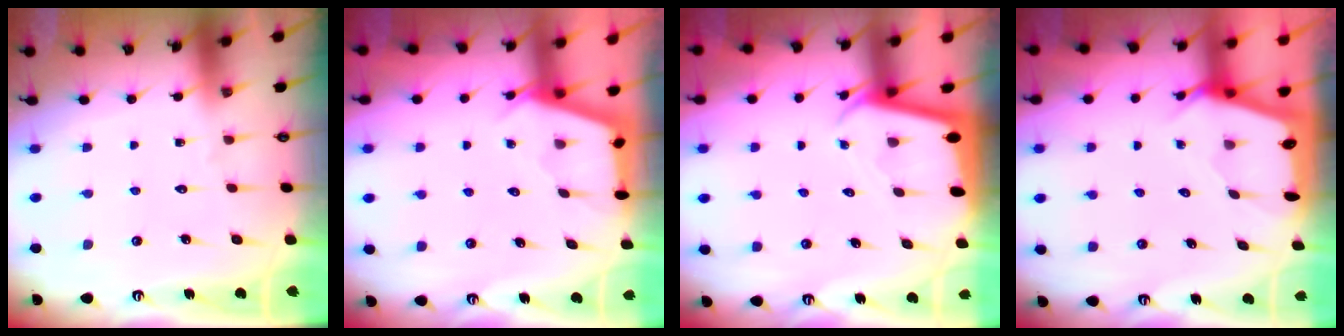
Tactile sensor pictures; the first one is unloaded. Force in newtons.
{"total": 2.7, "press": 2.7, "slide": 0.3}
{"total": 2.1, "press": 2.1, "slide": 0.2}
{"total": 2.5, "press": 2.5, "slide": 0.3}